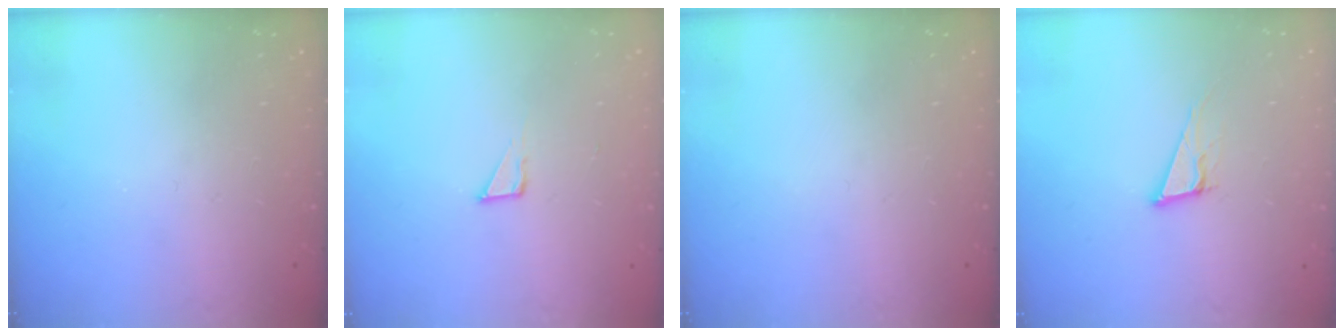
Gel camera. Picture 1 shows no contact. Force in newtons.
{"total": 2.6, "press": 2.6, "slide": 0.1}
{"total": 0.0}
{"total": 9.8, "press": 9.2, "slide": 3.3}